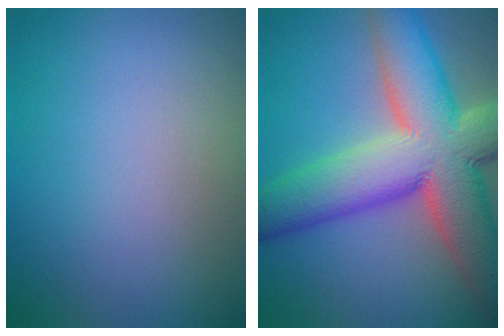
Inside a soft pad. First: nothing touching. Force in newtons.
{"total": 13.9, "press": 13.9, "slide": 1.0}